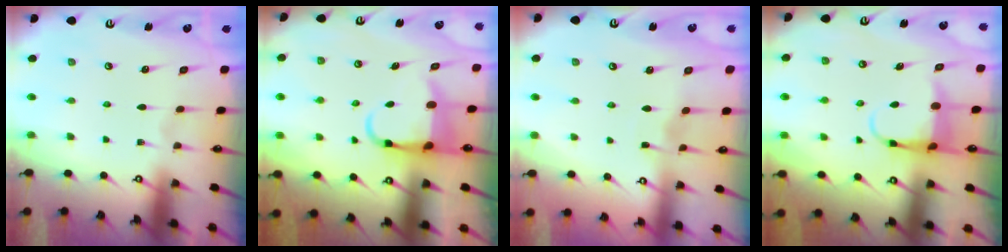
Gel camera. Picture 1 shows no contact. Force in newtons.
{"total": 5.8, "press": 5.7, "slide": 1.1}
{"total": 2.9, "press": 2.9, "slide": 0.2}
{"total": 5.1, "press": 5.0, "slide": 0.9}